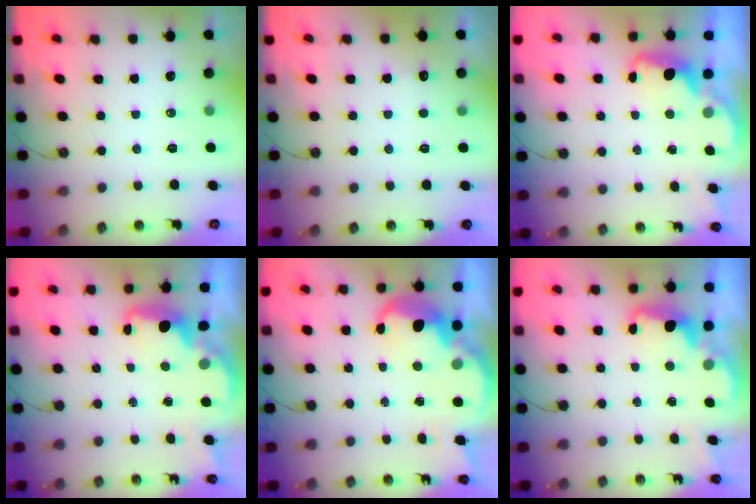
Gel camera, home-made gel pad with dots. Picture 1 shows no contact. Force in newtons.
{"total": 3.0, "press": 2.8, "slide": 1.0}
{"total": 2.2, "press": 2.2, "slide": 0.6}
{"total": 3.1, "press": 3.0, "slide": 0.7}
{"total": 6.7, "press": 6.7, "slide": 0.5}
{"total": 2.4, "press": 2.4, "slide": 0.5}